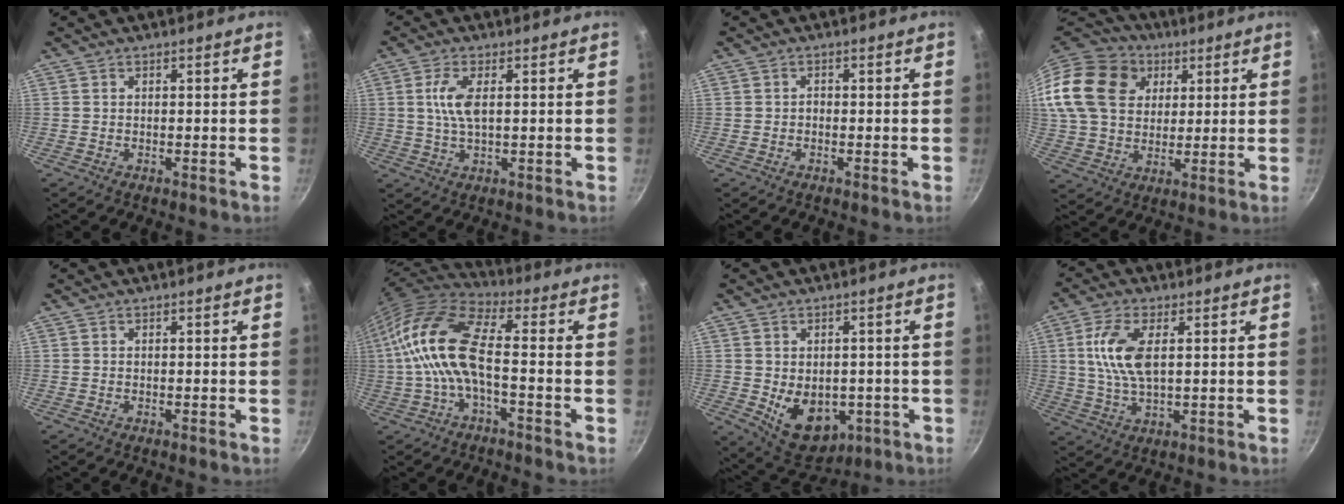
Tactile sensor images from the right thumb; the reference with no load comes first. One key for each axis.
{"total": 5.7, "fx": 1.0, "fy": 2.3, "fz": 5.1, "tx": -0.110, "ty": 0.002, "tz": 0.019}
{"total": 0.8, "fx": -0.4, "fy": 0.6, "fz": 0.3, "tx": -0.005, "ty": 0.003, "tz": -0.008}
{"total": 27.0, "fx": 10.1, "fy": 20.5, "fz": 14.5, "tx": -0.319, "ty": 0.033, "tz": 0.185}
{"total": 0.0}
{"total": 14.4, "fx": -1.4, "fy": 5.7, "fz": 13.1, "tx": -0.270, "ty": 0.032, "tz": -0.042}
{"total": 11.3, "fx": -2.0, "fy": 8.1, "fz": 7.6, "tx": -0.080, "ty": -0.012, "tz": -0.005}
{"total": 9.5, "fx": 1.9, "fy": 4.4, "fz": 8.2, "tx": -0.162, "ty": 0.002, "tz": 0.037}